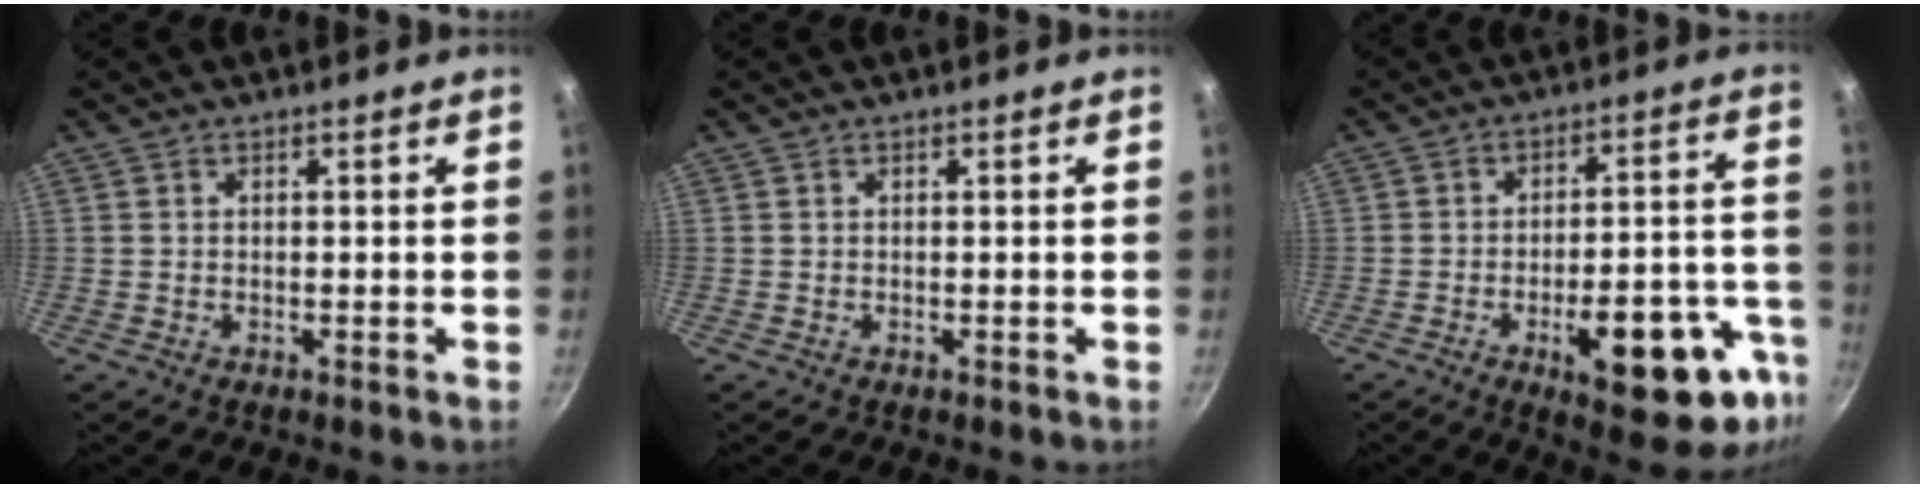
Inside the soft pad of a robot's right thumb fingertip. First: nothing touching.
{"total": 0.0}
{"total": 19.5, "force": [-8.5, 7.6, 15.8], "torque": [-0.154, 0.033, -0.107]}